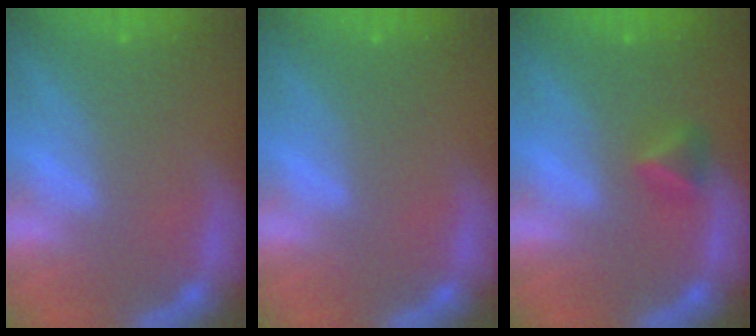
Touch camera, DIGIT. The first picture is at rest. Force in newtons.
{"total": 0.0}
{"total": 1.9}